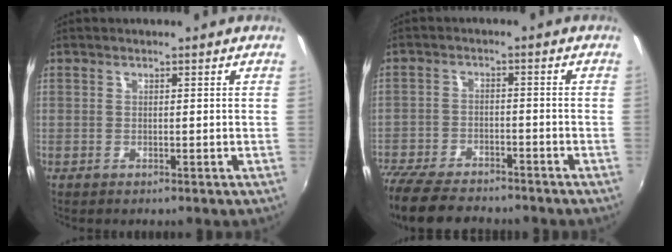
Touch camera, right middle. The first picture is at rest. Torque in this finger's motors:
{"motor_torque": [1.10, -1.04, 0.56, 0.13]}